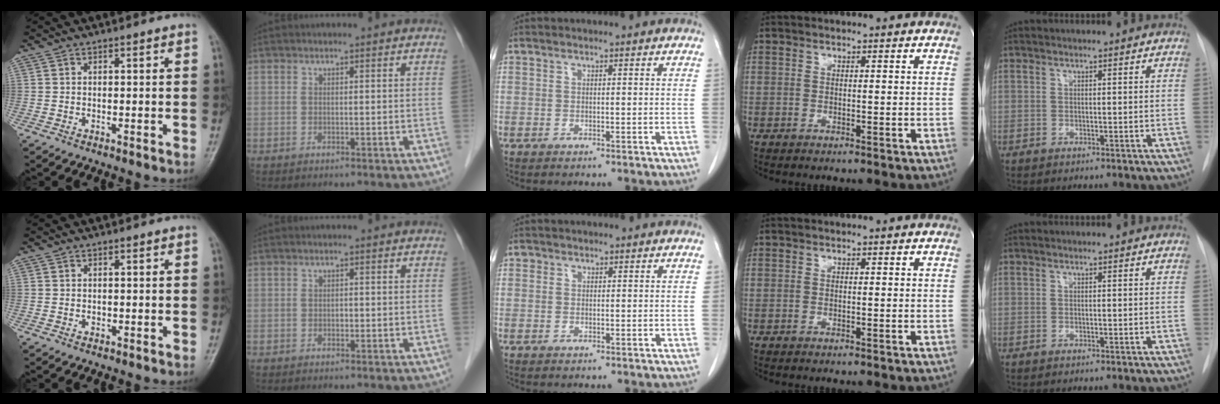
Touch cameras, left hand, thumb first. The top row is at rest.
{"thumb": {"total": 0.6, "force": [0.0, 0.5, 0.3], "torque": [-0.004, 0.000, 0.000]}, "index": {"total": 0.5, "force": [-0.1, 0.4, 0.4], "torque": [-0.005, 0.002, -0.004]}}